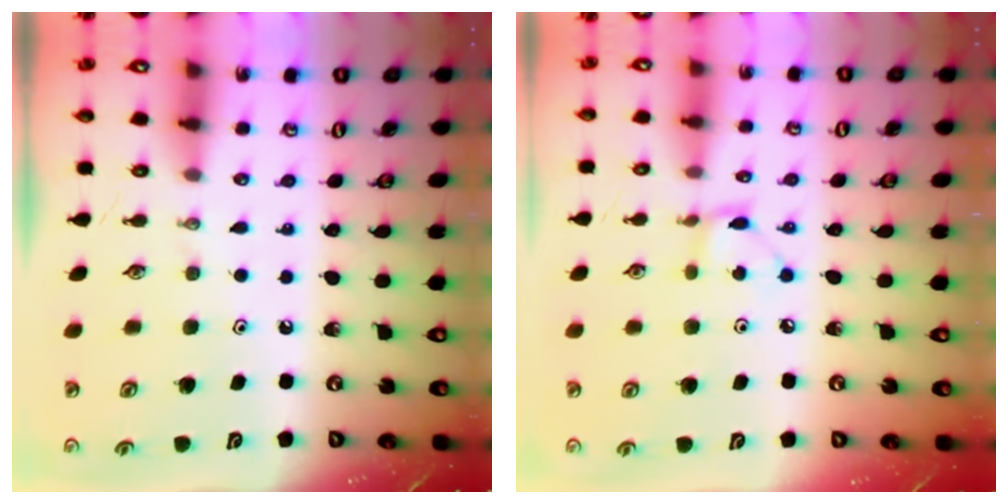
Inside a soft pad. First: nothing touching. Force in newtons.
{"total": 3.5, "press": 3.5, "slide": 0.0}